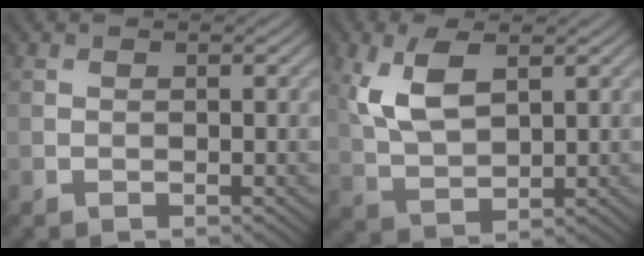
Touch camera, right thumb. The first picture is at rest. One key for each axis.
{"total": 7.4, "fx": 2.6, "fy": 3.6, "fz": 5.9, "tx": -0.135, "ty": 0.001, "tz": 0.052}